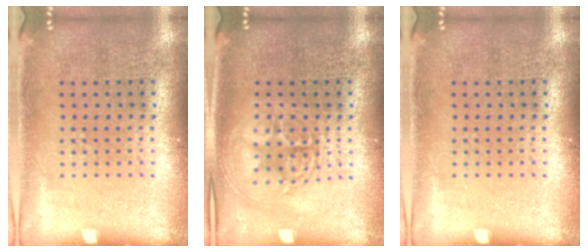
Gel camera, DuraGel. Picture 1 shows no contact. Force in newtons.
{"total": 2.2, "press": 2.2, "slide": 0.3}
{"total": 0.0}